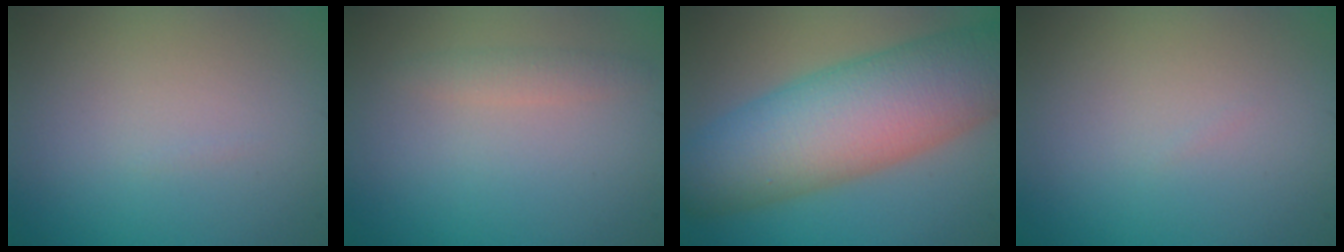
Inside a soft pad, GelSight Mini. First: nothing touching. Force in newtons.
{"total": 1.4, "press": 1.4, "slide": 0.0}
{"total": 11.5, "press": 11.5, "slide": 0.1}
{"total": 0.0}